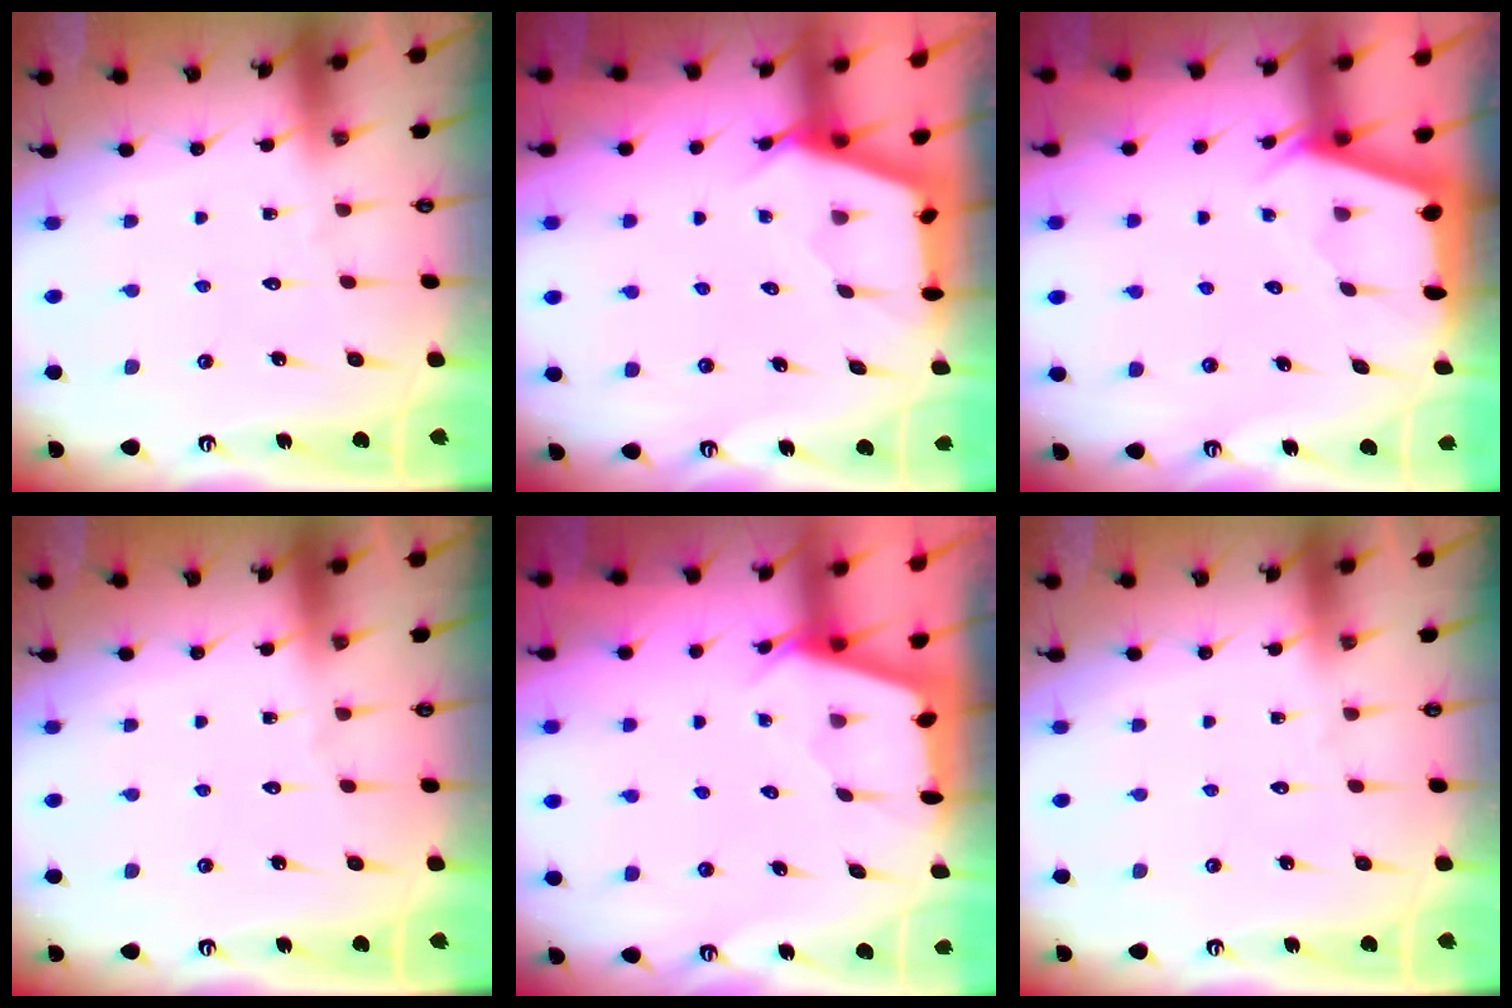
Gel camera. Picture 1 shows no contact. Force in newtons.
{"total": 2.5, "press": 2.5, "slide": 0.4}
{"total": 2.4, "press": 2.4, "slide": 0.3}
{"total": 0.0}
{"total": 2.4, "press": 2.4, "slide": 0.3}
{"total": 0.0}